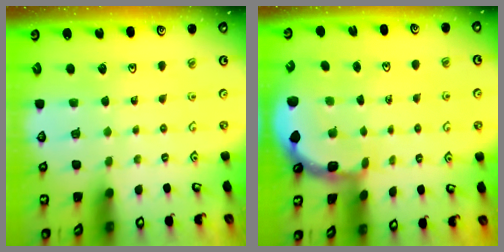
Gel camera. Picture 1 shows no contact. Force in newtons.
{"total": 2.1, "press": 2.1, "slide": 0.4}